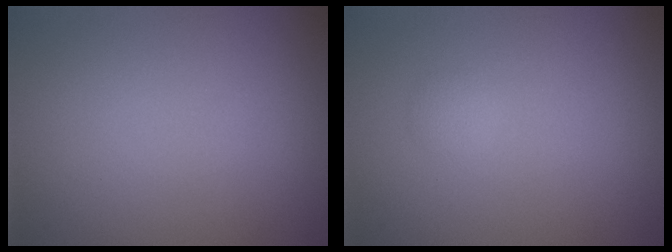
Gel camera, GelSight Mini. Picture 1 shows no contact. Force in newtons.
{"total": 0.7, "press": 0.7, "slide": 0.0}